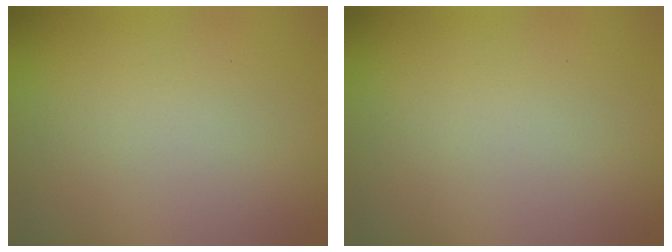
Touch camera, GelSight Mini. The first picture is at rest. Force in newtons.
{"total": 0.0}